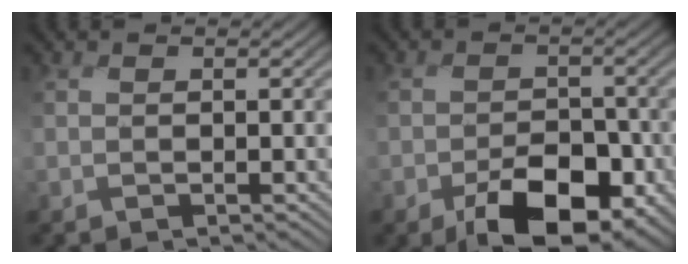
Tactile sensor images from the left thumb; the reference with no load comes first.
{"total": 9.0, "force": [-5.0, 5.0, 5.7], "torque": [-0.096, -0.022, -0.075]}